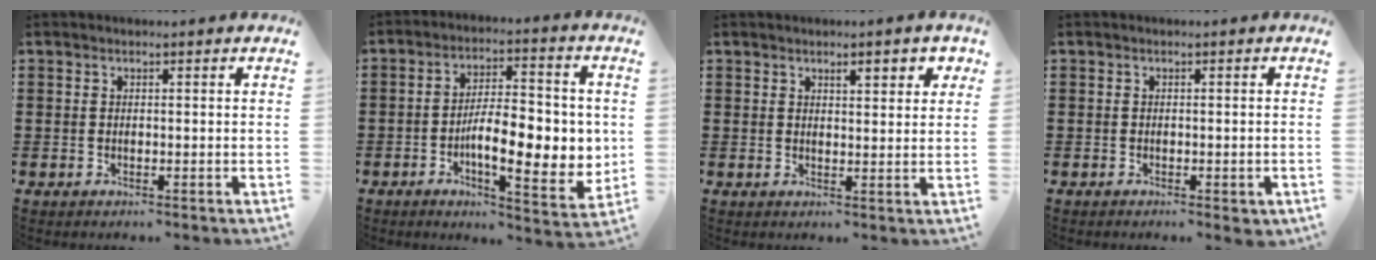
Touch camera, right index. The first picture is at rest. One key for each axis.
{"total": 11.1, "fx": -1.6, "fy": 4.3, "fz": 10.1, "tx": -0.156, "ty": -0.013, "tz": -0.033}
{"total": 2.8, "fx": 1.7, "fy": 0.8, "fz": 2.1, "tx": -0.027, "ty": -0.001, "tz": 0.024}
{"total": 0.9, "fx": -0.7, "fy": 0.4, "fz": 0.4, "tx": -0.010, "ty": -0.004, "tz": -0.014}